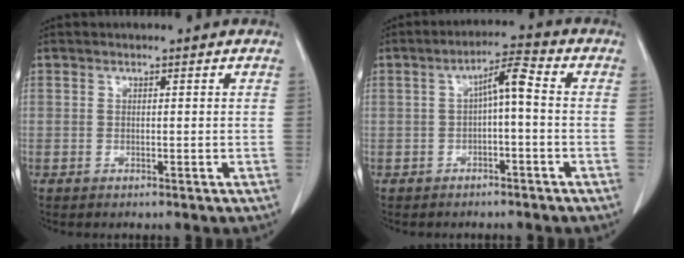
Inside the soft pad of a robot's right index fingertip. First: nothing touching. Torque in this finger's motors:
{"motor_torque": [0.54, -0.22, 0.17, 0.09]}